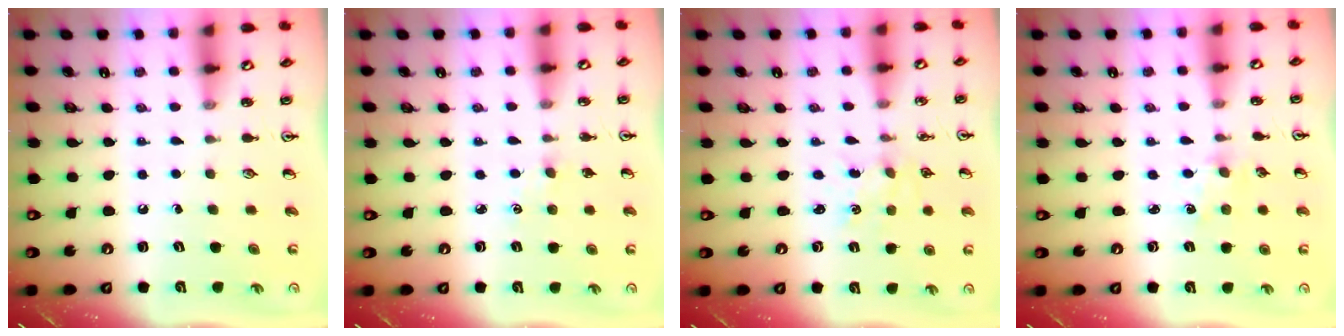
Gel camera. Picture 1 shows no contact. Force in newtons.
{"total": 1.1, "press": 1.1, "slide": 0.2}
{"total": 1.4, "press": 1.4, "slide": 0.2}
{"total": 1.9, "press": 1.8, "slide": 0.4}